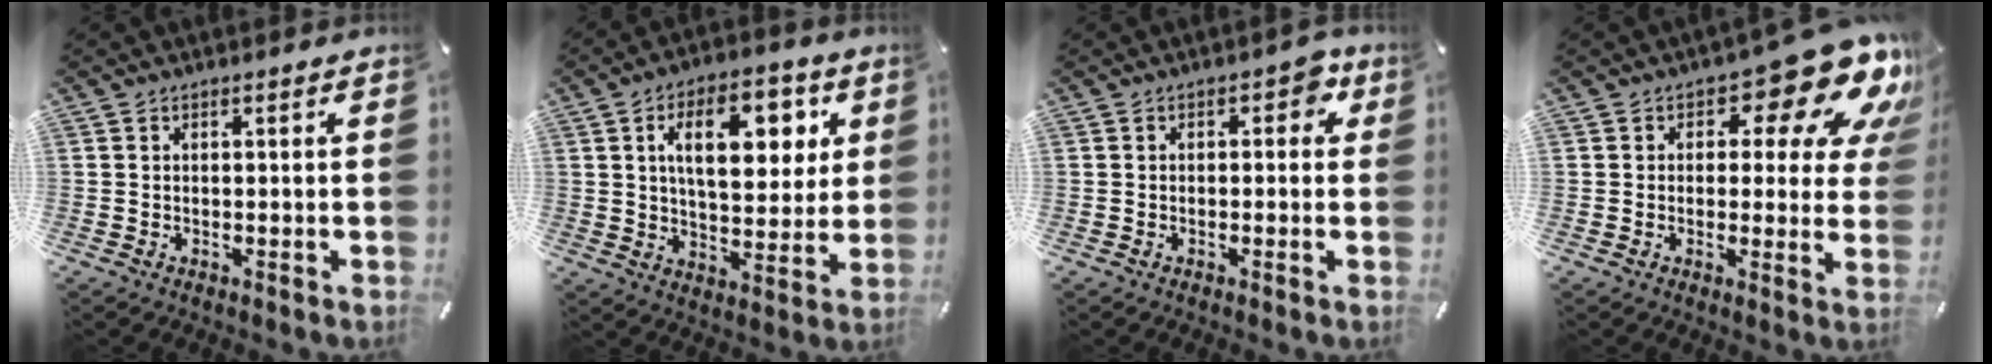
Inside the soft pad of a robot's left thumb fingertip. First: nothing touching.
{"total": 15.5, "force": [5.5, 8.5, 11.7], "torque": [-0.168, -0.004, 0.087]}
{"total": 3.6, "force": [0.2, 2.4, 2.7], "torque": [-0.033, 0.003, -0.004]}
{"total": 15.1, "force": [8.4, 7.0, 10.5], "torque": [-0.132, -0.064, 0.138]}